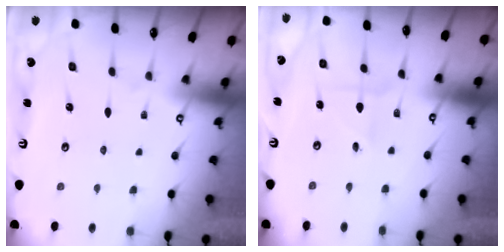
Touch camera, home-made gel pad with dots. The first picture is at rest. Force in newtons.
{"total": 2.0, "press": 1.9, "slide": 0.3}